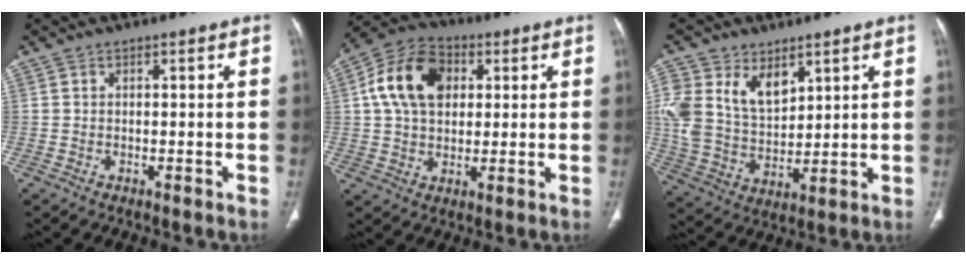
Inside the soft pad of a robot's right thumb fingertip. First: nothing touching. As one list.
[{"total": 14.0, "force": [3.3, 9.7, 9.5], "torque": [-0.157, 0.013, 0.050]}, {"total": 15.0, "force": [6.4, 10.1, 9.1], "torque": [-0.172, -0.023, 0.139]}]